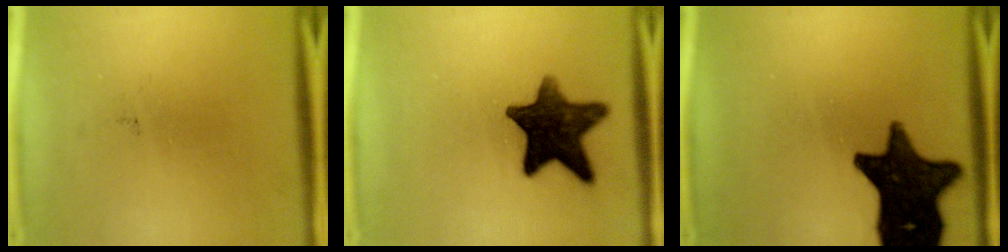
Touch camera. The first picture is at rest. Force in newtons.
{"total": 13.6}
{"total": 16.1}